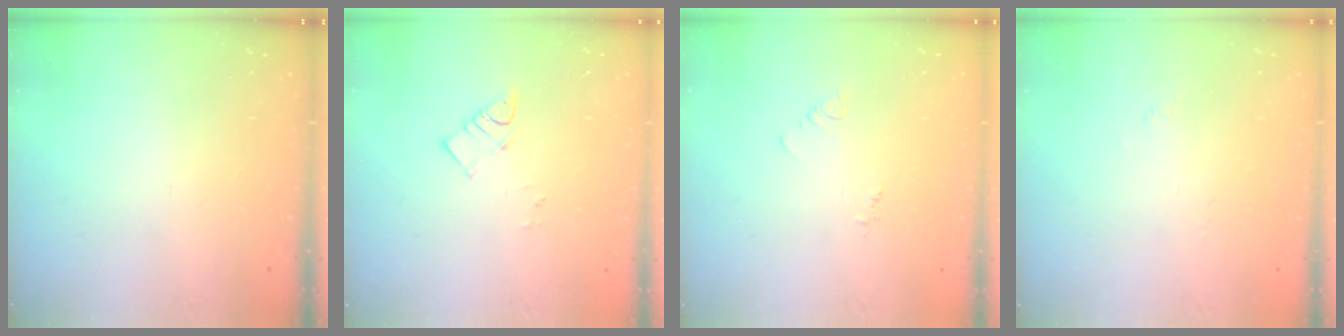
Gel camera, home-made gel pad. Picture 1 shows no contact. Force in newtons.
{"total": 3.4, "press": 3.4, "slide": 0.2}
{"total": 2.9, "press": 2.9, "slide": 0.4}
{"total": 1.7, "press": 1.6, "slide": 0.4}